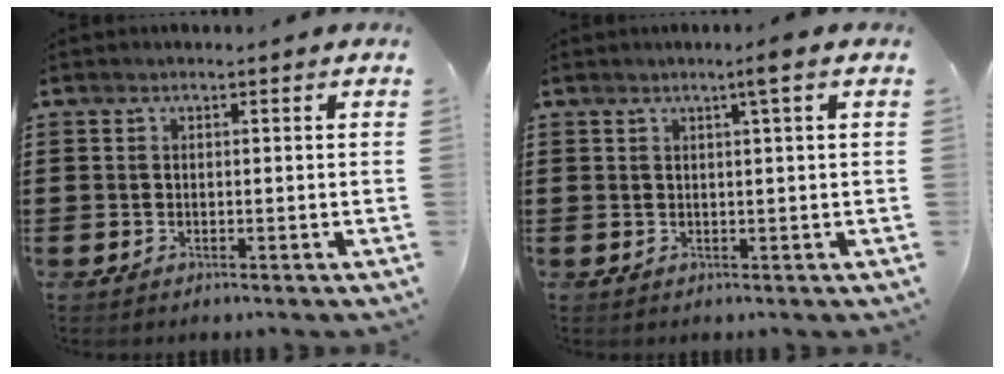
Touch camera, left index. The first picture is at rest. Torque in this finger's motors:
{"motor_torque": [0.58, -0.50, 0.08, 0.02]}